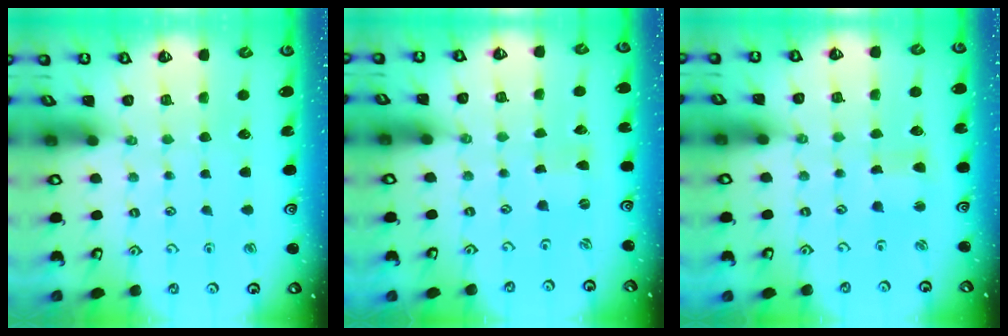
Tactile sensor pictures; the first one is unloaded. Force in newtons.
{"total": 0.0}
{"total": 1.9, "press": 1.9, "slide": 0.2}